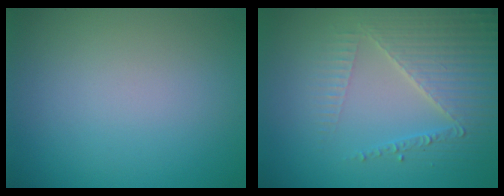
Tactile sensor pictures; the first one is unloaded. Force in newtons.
{"total": 4.3, "press": 4.1, "slide": 1.3}